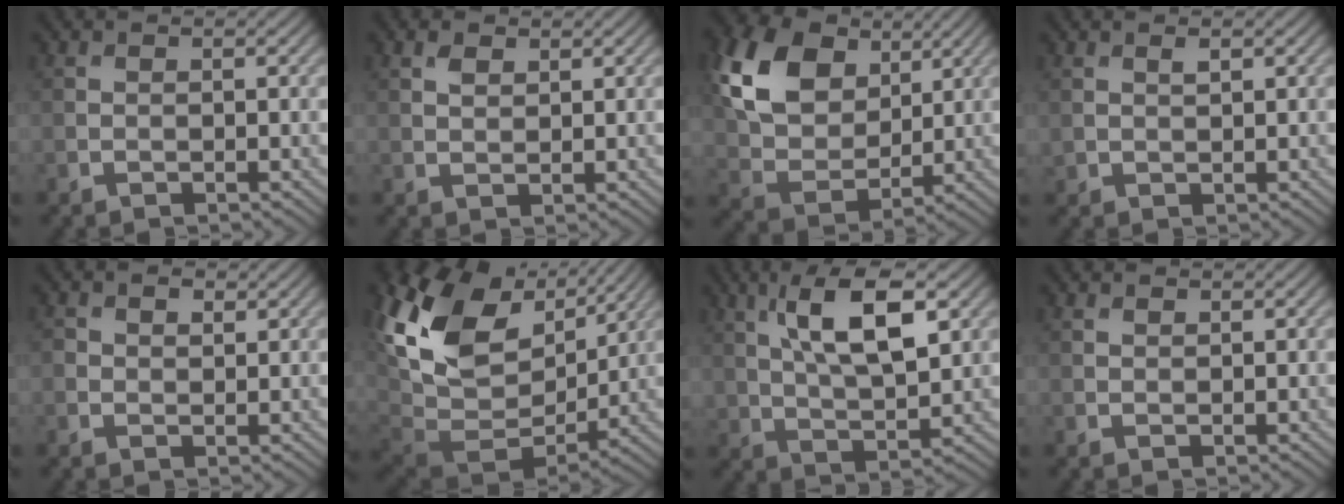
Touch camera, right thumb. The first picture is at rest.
{"total": 1.6, "force": [0.9, 1.0, 0.9], "torque": [-0.019, 0.001, 0.020]}
{"total": 12.9, "force": [5.3, 8.8, 7.7], "torque": [-0.191, 0.017, 0.098]}
{"total": 1.2, "force": [0.7, 0.5, 0.8], "torque": [-0.018, -0.001, 0.017]}
{"total": 2.0, "force": [0.9, 1.4, 1.1], "torque": [-0.024, -0.001, 0.013]}
{"total": 18.1, "force": [6.1, 12.6, 11.5], "torque": [-0.253, -0.007, 0.139]}
{"total": 10.5, "force": [4.1, 4.4, 8.7], "torque": [-0.168, 0.008, 0.076]}
{"total": 0.6, "force": [0.5, 0.3, 0.1], "torque": [-0.002, -0.001, 0.011]}